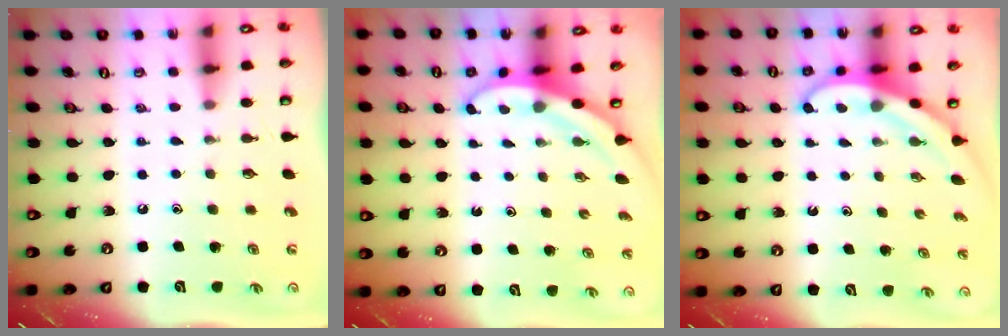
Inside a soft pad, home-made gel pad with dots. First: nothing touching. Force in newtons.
{"total": 3.3, "press": 3.3, "slide": 0.1}
{"total": 3.8, "press": 3.7, "slide": 0.3}